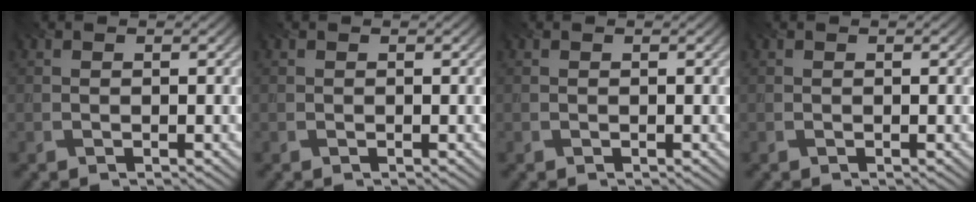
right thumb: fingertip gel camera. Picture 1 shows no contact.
{"total": 0.0}
{"total": 0.0}
{"total": 0.0}